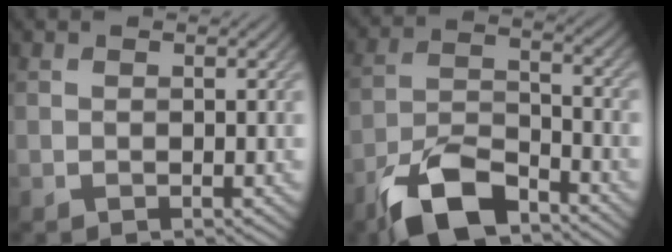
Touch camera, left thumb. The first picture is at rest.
{"total": 10.5, "force": [-7.5, 4.0, 6.2], "torque": [-0.113, -0.003, -0.158]}